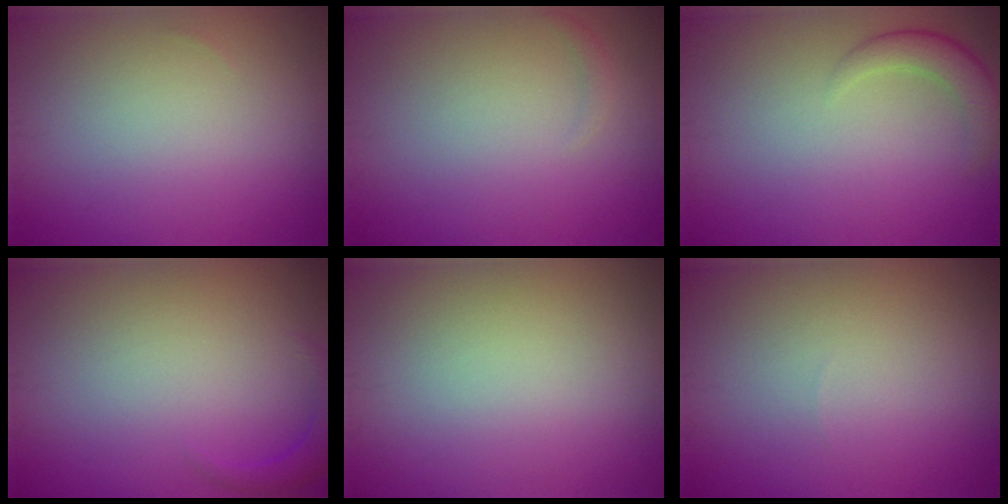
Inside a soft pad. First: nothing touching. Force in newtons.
{"total": 0.7, "press": 0.7, "slide": 0.2}
{"total": 2.6, "press": 2.6, "slide": 0.3}
{"total": 1.7, "press": 1.6, "slide": 0.2}
{"total": 0.0}
{"total": 0.0}